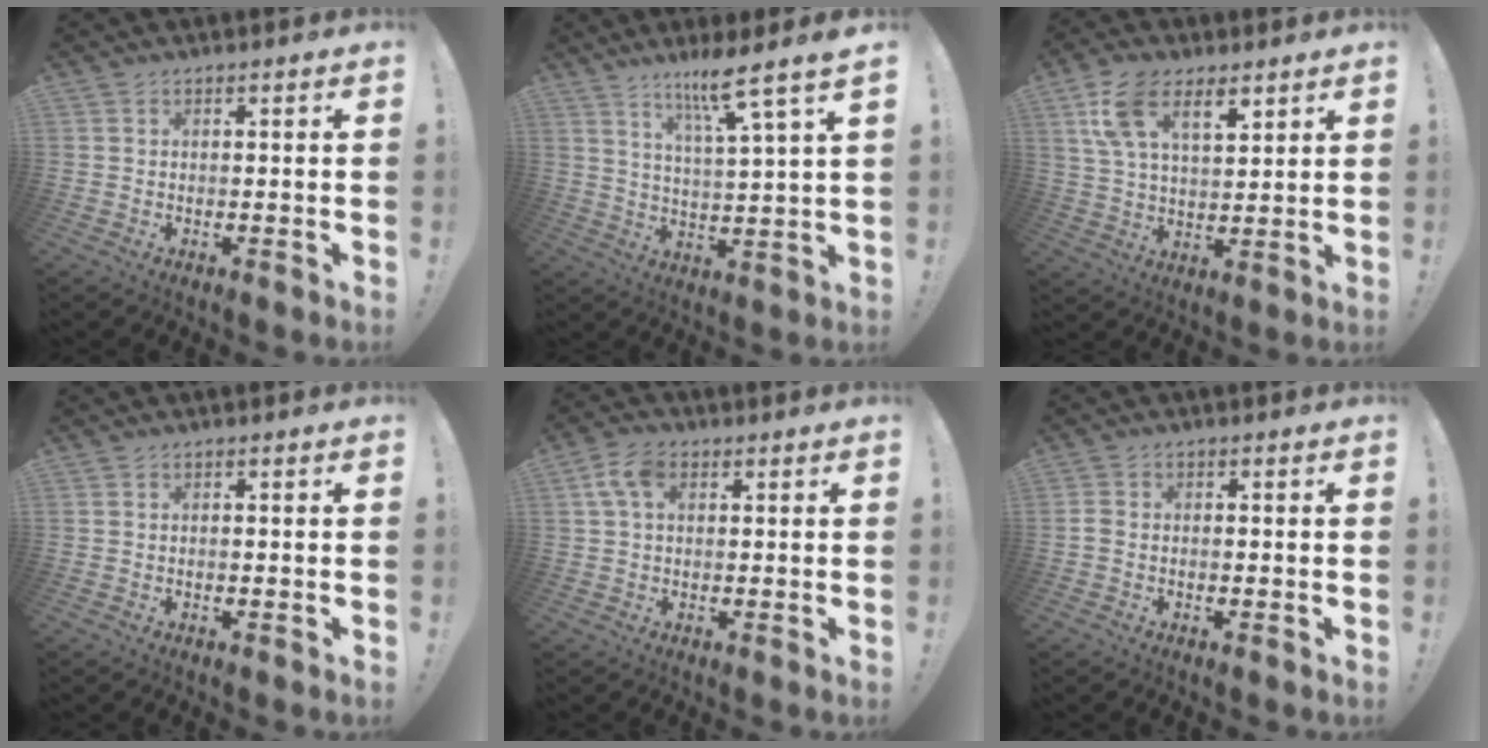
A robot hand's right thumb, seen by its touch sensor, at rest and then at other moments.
{"total": 10.3, "force": [7.0, -0.5, 7.6], "torque": [-0.121, -0.041, 0.104]}
{"total": 12.4, "force": [7.2, 6.3, 7.9], "torque": [-0.135, -0.020, 0.135]}
{"total": 0.0}
{"total": 6.7, "force": [2.1, 4.1, 4.8], "torque": [-0.095, 0.007, 0.041]}
{"total": 1.7, "force": [-0.8, 1.1, 1.0], "torque": [-0.023, 0.006, -0.017]}